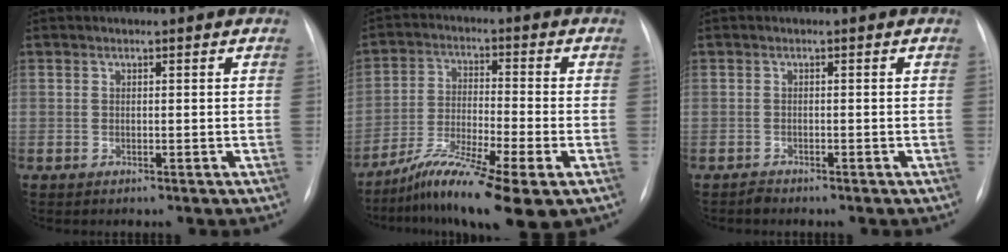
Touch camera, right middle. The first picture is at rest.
{"total": 12.5, "force": [-7.9, 1.0, 9.6], "torque": [-0.180, -0.024, -0.137]}
{"total": 0.8, "force": [-0.8, 0.2, -0.1], "torque": [0.000, -0.002, -0.016]}